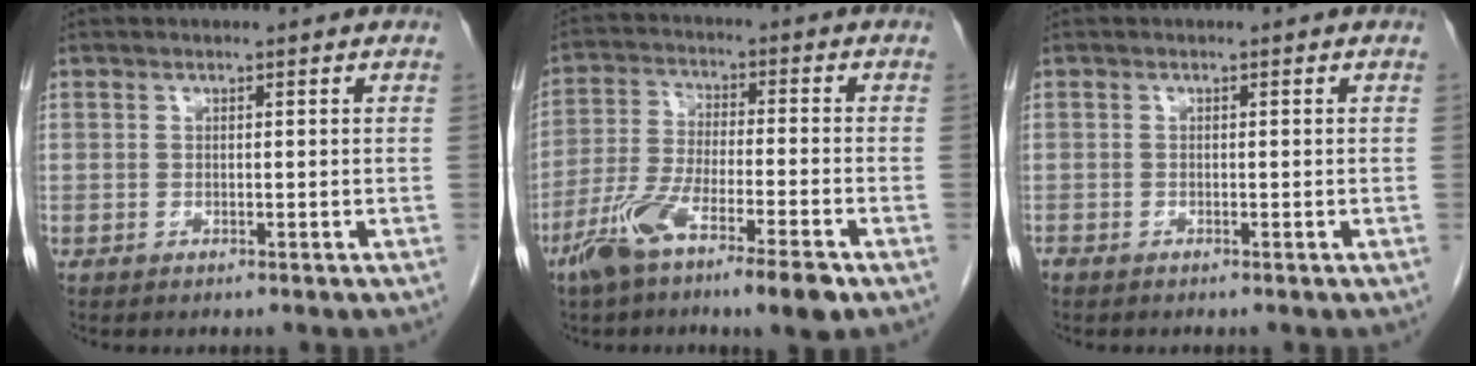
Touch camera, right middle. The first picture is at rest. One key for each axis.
{"total": 11.2, "fx": -6.9, "fy": 1.3, "fz": 8.7, "tx": -0.169, "ty": -0.016, "tz": -0.123}
{"total": 0.7, "fx": -0.6, "fy": 0.3, "fz": 0.2, "tx": -0.010, "ty": -0.001, "tz": -0.014}